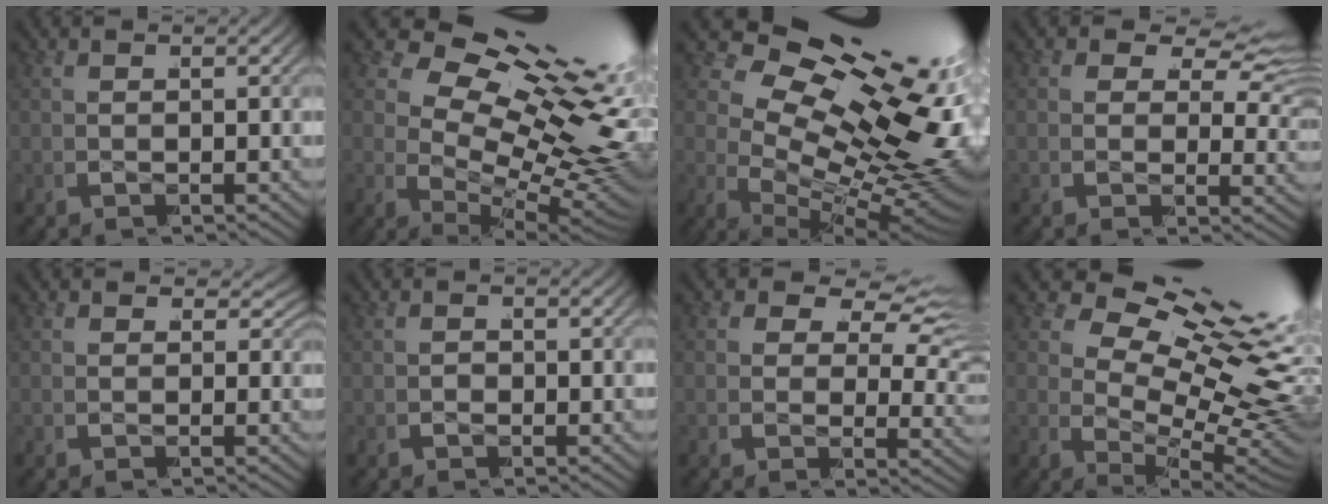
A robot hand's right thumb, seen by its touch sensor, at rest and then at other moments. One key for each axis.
{"total": 19.8, "fx": 0.9, "fy": 12.2, "fz": 15.6, "tx": -0.242, "ty": -0.033, "tz": 0.021}
{"total": 25.3, "fx": 0.8, "fy": 15.8, "fz": 19.7, "tx": -0.294, "ty": -0.033, "tz": 0.014}
{"total": 5.6, "fx": 1.8, "fy": 3.0, "fz": 4.3, "tx": -0.054, "ty": 0.003, "tz": 0.023}
{"total": 1.9, "fx": 0.5, "fy": 1.3, "fz": 1.2, "tx": -0.020, "ty": -0.008, "tz": 0.008}
{"total": 1.4, "fx": -0.7, "fy": 1.0, "fz": 0.6, "tx": -0.011, "ty": -0.004, "tz": -0.010}
{"total": 7.2, "fx": 2.1, "fy": 4.2, "fz": 5.4, "tx": -0.068, "ty": 0.004, "tz": 0.025}
{"total": 16.0, "fx": 1.1, "fy": 9.8, "fz": 12.7, "tx": -0.204, "ty": -0.032, "tz": 0.025}